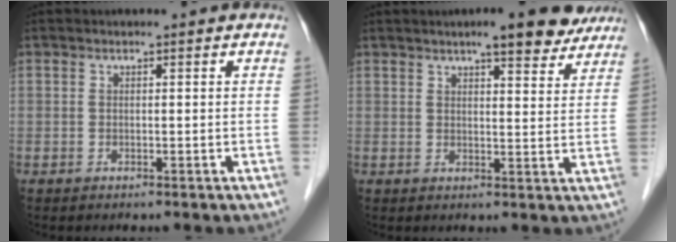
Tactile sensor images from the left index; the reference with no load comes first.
{"total": 8.7, "force": [7.1, 1.8, 4.6], "torque": [-0.052, 0.006, 0.082]}